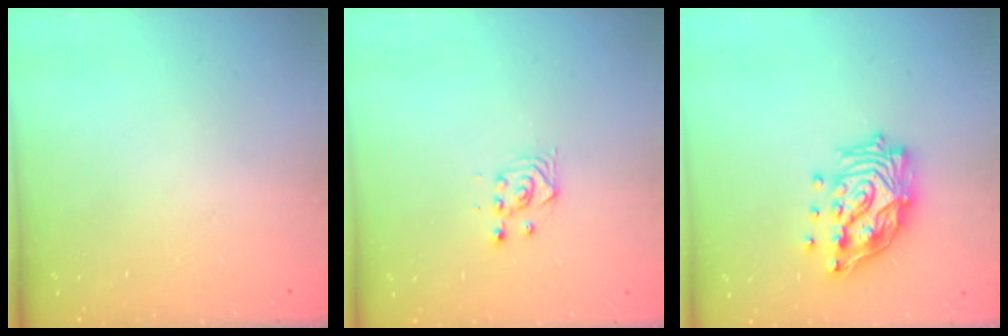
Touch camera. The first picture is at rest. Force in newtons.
{"total": 3.3, "press": 3.2, "slide": 0.4}
{"total": 16.8, "press": 16.7, "slide": 1.9}